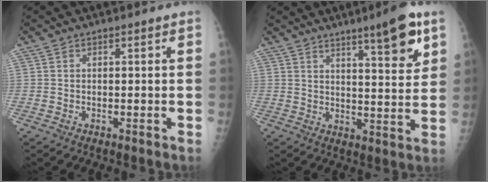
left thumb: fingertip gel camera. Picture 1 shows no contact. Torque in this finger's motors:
{"motor_torque": [-0.09, 0.08, -0.17, -0.16, 0.08]}